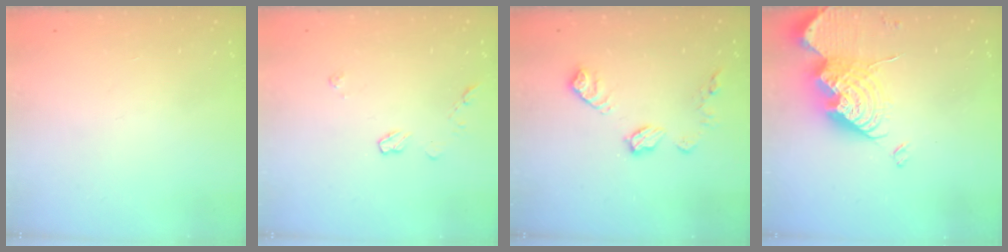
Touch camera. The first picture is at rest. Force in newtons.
{"total": 4.5, "press": 4.5, "slide": 0.6}
{"total": 9.6, "press": 9.6, "slide": 0.4}
{"total": 15.4, "press": 15.4, "slide": 1.1}